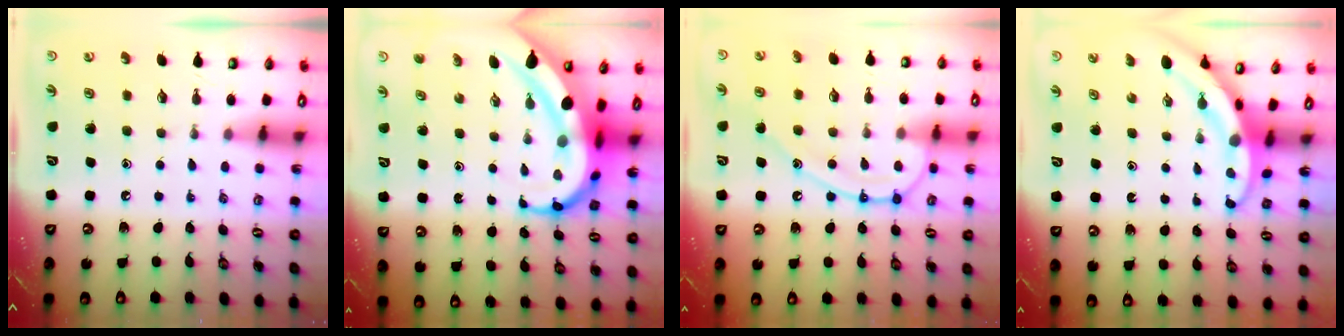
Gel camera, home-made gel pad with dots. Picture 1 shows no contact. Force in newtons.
{"total": 11.9, "press": 11.8, "slide": 1.5}
{"total": 13.1, "press": 13.0, "slide": 1.4}
{"total": 3.3, "press": 3.3, "slide": 0.3}